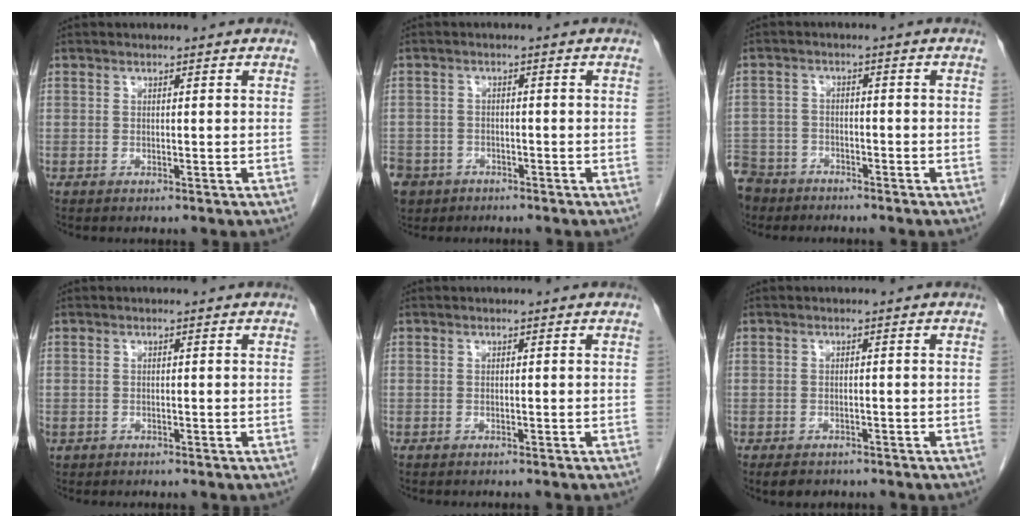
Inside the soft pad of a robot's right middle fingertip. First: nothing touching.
{"total": 10.9, "force": [-6.3, 8.2, 3.3], "torque": [-0.113, -0.010, -0.100]}
{"total": 10.8, "force": [-7.9, 7.0, 2.4], "torque": [-0.092, -0.003, -0.137]}
{"total": 0.9, "force": [-0.5, 0.7, 0.3], "torque": [-0.009, 0.003, -0.005]}
{"total": 0.7, "force": [-0.6, 0.1, 0.3], "torque": [-0.002, -0.001, -0.007]}
{"total": 3.3, "force": [-2.5, 1.7, 1.1], "torque": [-0.017, -0.002, -0.031]}